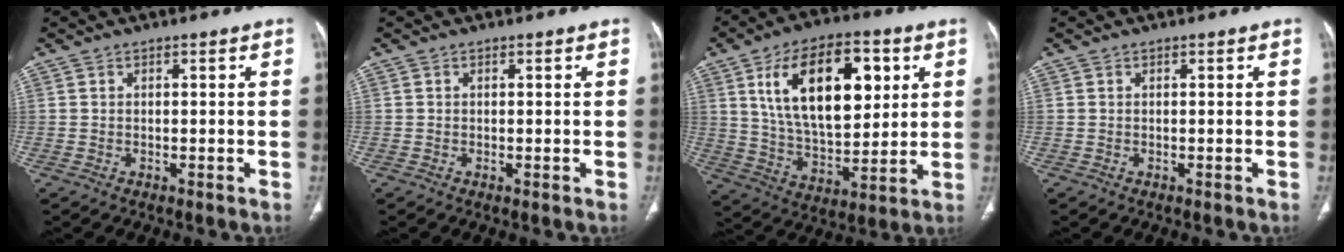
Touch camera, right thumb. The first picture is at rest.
{"total": 0.0}
{"total": 22.1, "force": [7.2, 11.5, 17.4], "torque": [-0.253, -0.020, 0.125]}
{"total": 0.0}